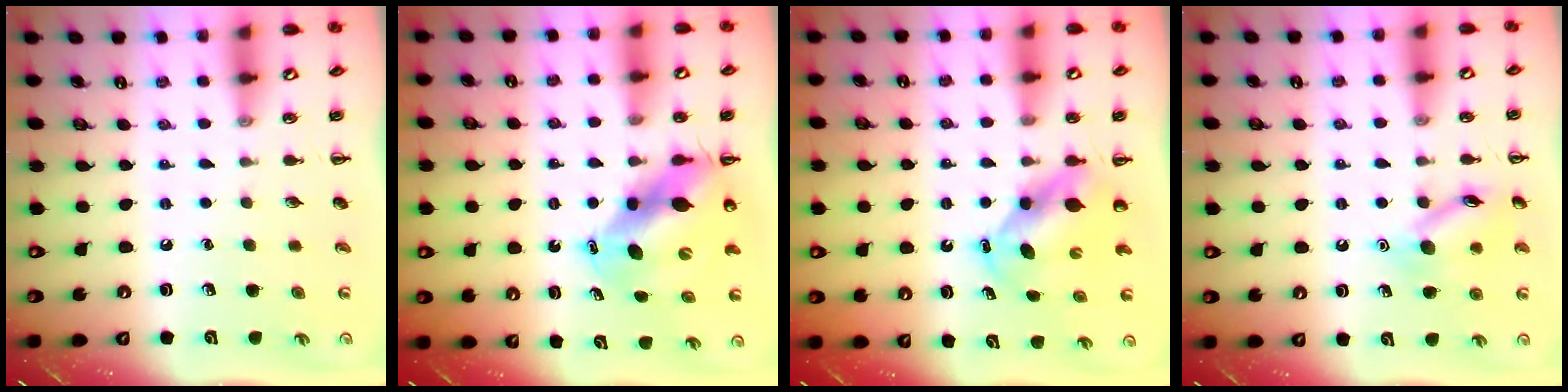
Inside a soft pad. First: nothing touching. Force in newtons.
{"total": 10.9, "press": 10.5, "slide": 2.7}
{"total": 5.6, "press": 5.5, "slide": 1.2}
{"total": 11.8, "press": 11.7, "slide": 0.6}